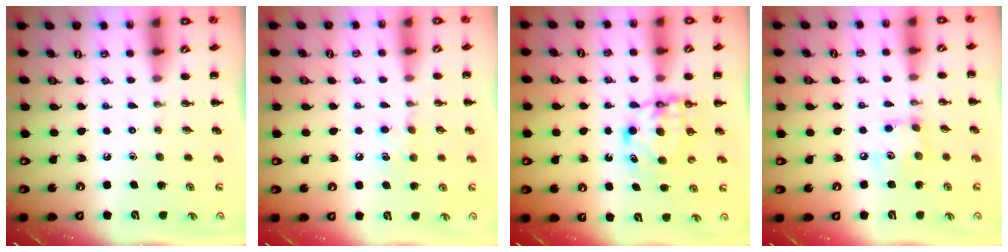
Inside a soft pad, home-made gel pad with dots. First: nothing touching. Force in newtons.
{"total": 6.6, "press": 6.3, "slide": 1.7}
{"total": 6.3, "press": 6.3, "slide": 1.0}
{"total": 7.1, "press": 7.1, "slide": 0.4}